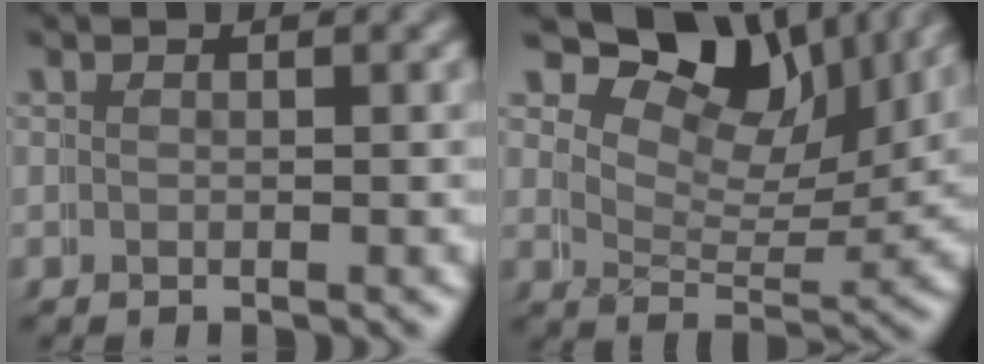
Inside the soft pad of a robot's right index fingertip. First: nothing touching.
{"total": 8.8, "force": [6.6, 4.3, 3.9], "torque": [-0.071, 0.008, 0.099]}